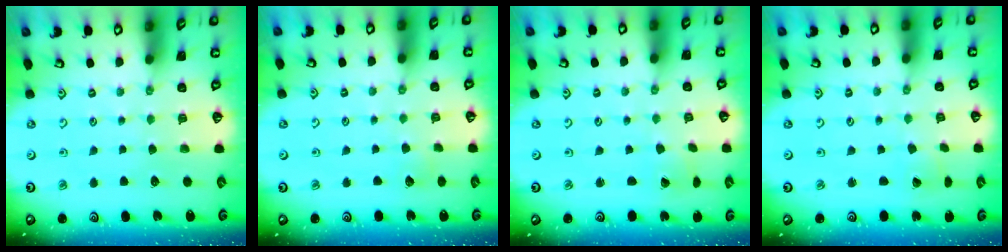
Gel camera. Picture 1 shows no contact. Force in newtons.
{"total": 2.7, "press": 2.7, "slide": 0.3}
{"total": 1.8, "press": 1.8, "slide": 0.1}
{"total": 2.0, "press": 2.0, "slide": 0.2}